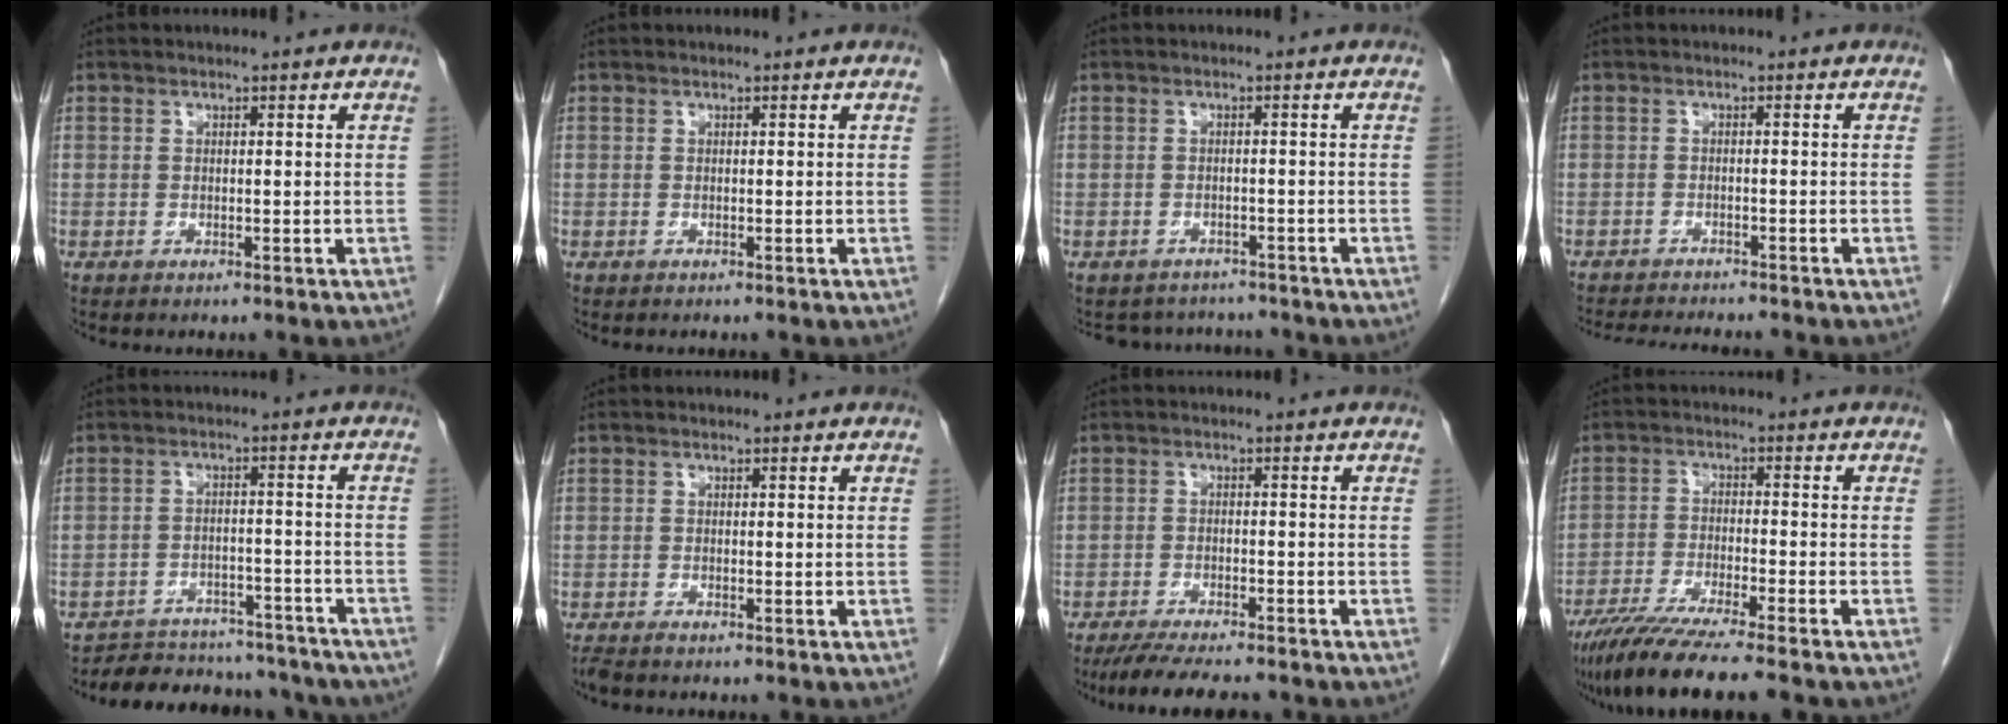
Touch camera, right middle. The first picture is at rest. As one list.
[{"total": 0.0}, {"total": 5.6, "force": [-5.3, 1.8, 0.0], "torque": [0.001, 0.009, -0.065]}, {"total": 9.4, "force": [-8.7, 1.1, 3.4], "torque": [-0.051, -0.013, -0.122]}, {"total": 16.0, "force": [-14.5, 5.6, 3.8], "torque": [-0.056, 0.021, -0.180]}, {"total": 1.5, "force": [-1.3, 0.2, 0.7], "torque": [-0.016, -0.006, -0.023]}, {"total": 9.5, "force": [-8.2, 1.3, 4.5], "torque": [-0.068, -0.020, -0.126]}, {"total": 11.5, "force": [-9.4, -0.2, 6.7], "torque": [-0.104, -0.031, -0.154]}]